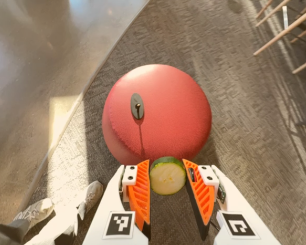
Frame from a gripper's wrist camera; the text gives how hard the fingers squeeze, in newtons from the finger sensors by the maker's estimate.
{"total": 9.8, "left": 9.9, "right": 9.7}